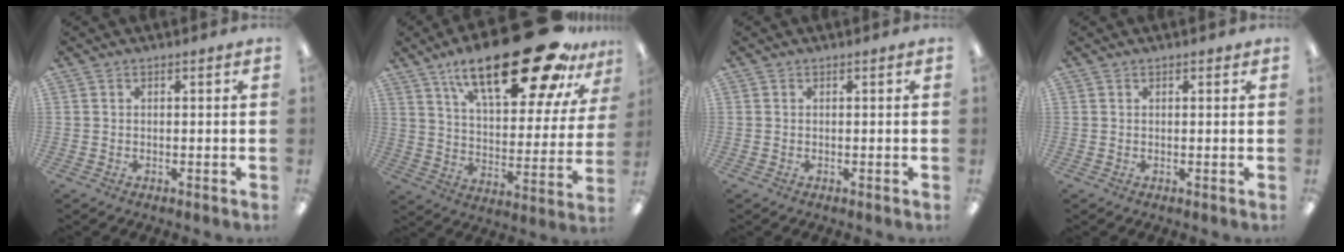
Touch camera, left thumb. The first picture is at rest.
{"total": 28.3, "force": [18.7, 10.0, 18.7], "torque": [-0.279, -0.112, 0.300]}
{"total": 0.0}
{"total": 0.7, "force": [0.4, 0.4, 0.4], "torque": [-0.009, 0.003, 0.007]}